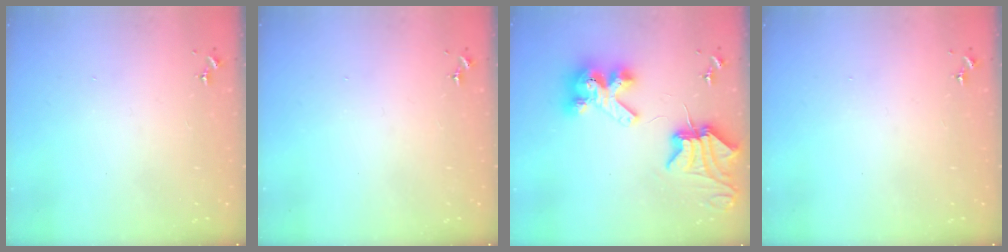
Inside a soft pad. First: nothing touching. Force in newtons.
{"total": 0.0}
{"total": 9.9, "press": 9.8, "slide": 1.2}
{"total": 0.0}